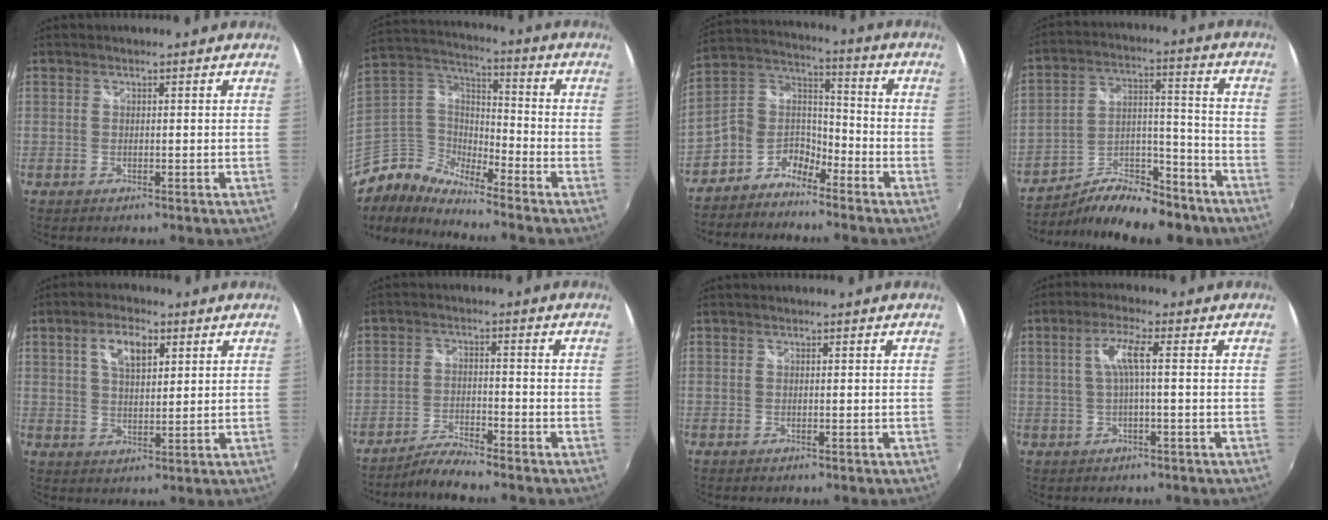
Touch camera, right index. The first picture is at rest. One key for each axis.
{"total": 7.0, "fx": -5.6, "fy": 3.5, "fz": 2.2, "tx": -0.067, "ty": 0.033, "tz": -0.139}
{"total": 8.6, "fx": -5.8, "fy": 5.5, "fz": 3.3, "tx": -0.082, "ty": 0.039, "tz": -0.130}
{"total": 17.2, "fx": -12.9, "fy": 7.4, "fz": 8.7, "tx": -0.160, "ty": 0.021, "tz": -0.195}
{"total": 6.8, "fx": 2.9, "fy": 3.2, "fz": 5.2, "tx": -0.091, "ty": 0.013, "tz": 0.052}
{"total": 4.5, "fx": -4.4, "fy": -0.3, "fz": 1.2, "tx": -0.038, "ty": 0.001, "tz": -0.087}
{"total": 0.0}
{"total": 4.6, "fx": 0.1, "fy": 0.1, "fz": 4.6, "tx": -0.090, "ty": 0.004, "tz": 0.006}